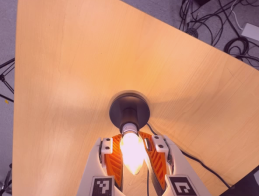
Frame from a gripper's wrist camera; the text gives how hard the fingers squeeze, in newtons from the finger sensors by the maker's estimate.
{"total": 21.6, "left": 25.6, "right": 17.6}